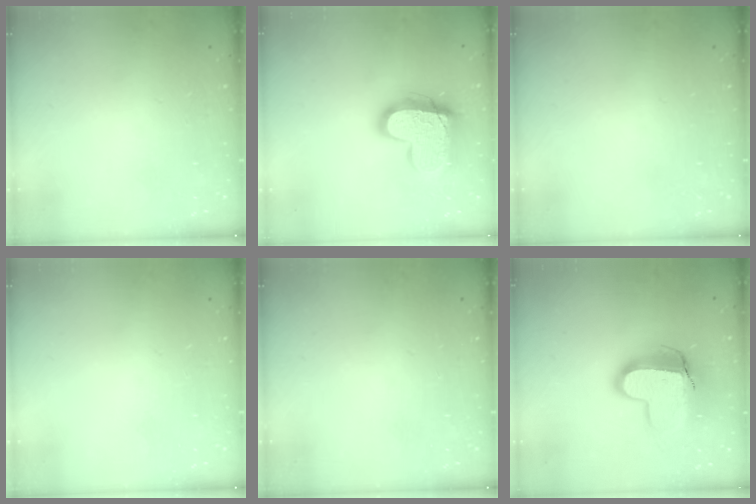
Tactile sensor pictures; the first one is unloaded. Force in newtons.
{"total": 17.5, "press": 17.4, "slide": 1.3}
{"total": 0.0}
{"total": 0.0}
{"total": 0.0}
{"total": 12.7, "press": 12.7, "slide": 1.4}